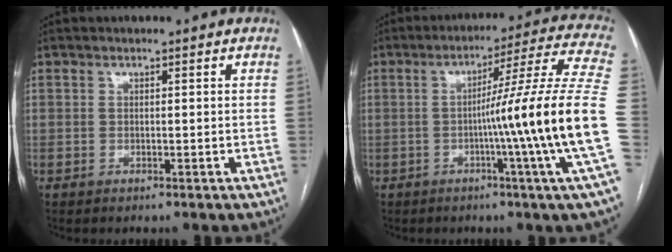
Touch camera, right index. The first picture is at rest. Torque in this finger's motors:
{"motor_torque": [1.11, -0.23, 0.91, 0.20]}